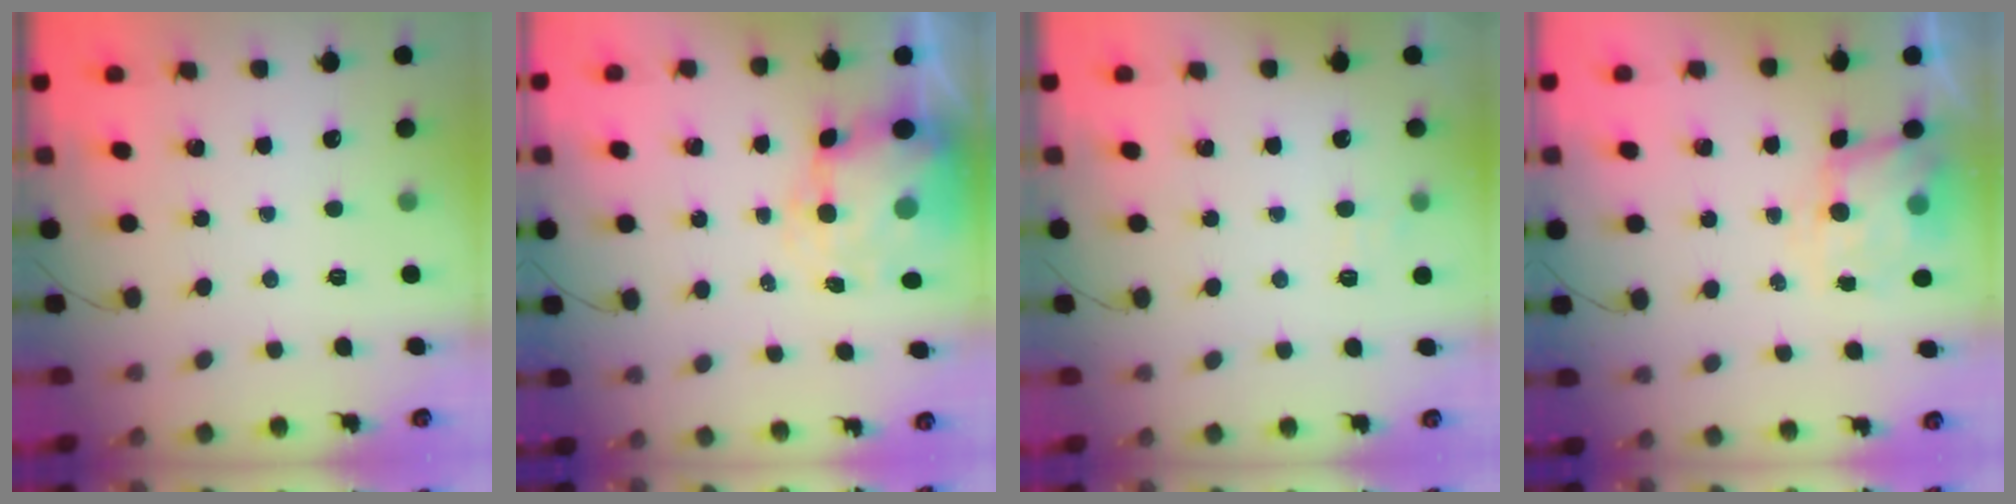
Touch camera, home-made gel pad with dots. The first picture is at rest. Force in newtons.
{"total": 8.9, "press": 8.7, "slide": 2.0}
{"total": 6.3, "press": 6.2, "slide": 1.1}
{"total": 6.2, "press": 6.1, "slide": 1.4}